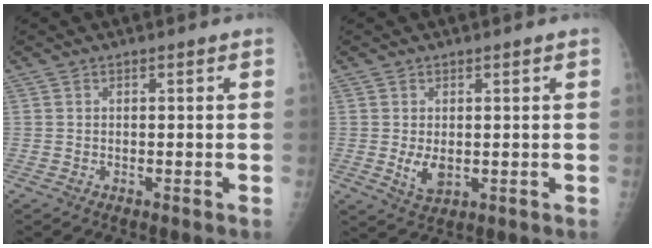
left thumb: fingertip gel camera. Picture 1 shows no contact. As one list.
[{"total": 3.8, "force": [0.0, 2.2, 3.1], "torque": [-0.052, -0.010, 0.008]}]